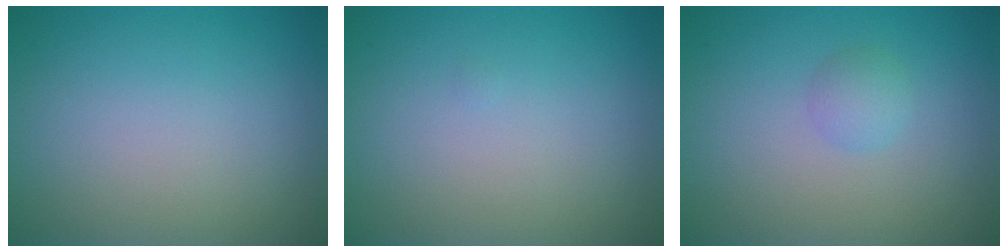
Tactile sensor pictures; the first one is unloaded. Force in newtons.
{"total": 0.0}
{"total": 1.3, "press": 1.3, "slide": 0.1}